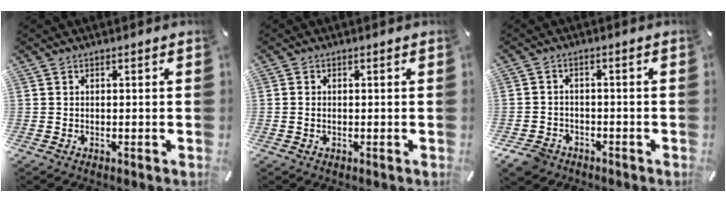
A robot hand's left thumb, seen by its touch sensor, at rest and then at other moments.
{"total": 1.1, "force": [-0.1, 0.8, 0.7], "torque": [-0.015, 0.003, -0.003]}
{"total": 4.5, "force": [-3.1, 3.1, 1.1], "torque": [-0.035, 0.012, -0.062]}